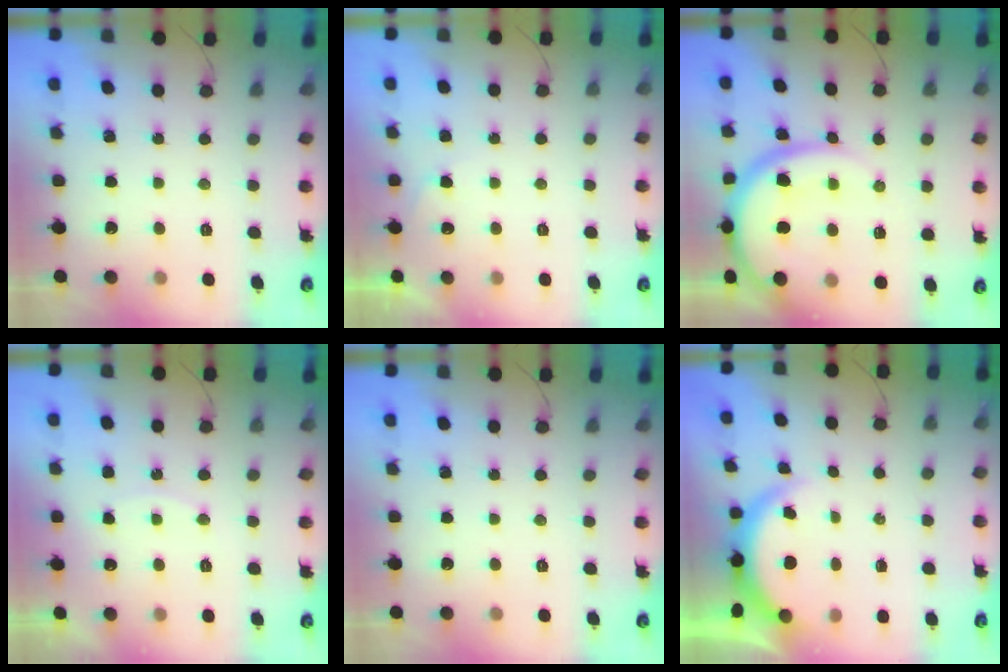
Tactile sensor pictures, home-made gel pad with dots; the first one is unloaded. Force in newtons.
{"total": 4.4, "press": 4.4, "slide": 0.1}
{"total": 15.2, "press": 15.1, "slide": 1.8}
{"total": 3.9, "press": 3.8, "slide": 0.7}
{"total": 0.0}
{"total": 3.6, "press": 3.6, "slide": 0.6}